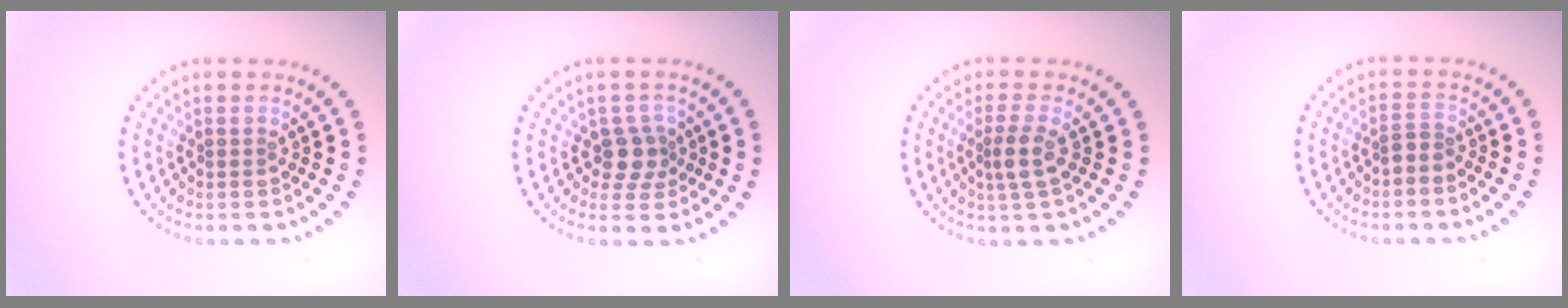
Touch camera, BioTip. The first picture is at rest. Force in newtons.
{"total": 2.3, "press": 2.0, "slide": 1.3}
{"total": 2.3, "press": 1.9, "slide": 1.3}
{"total": 1.3, "press": 0.9, "slide": 1.0}